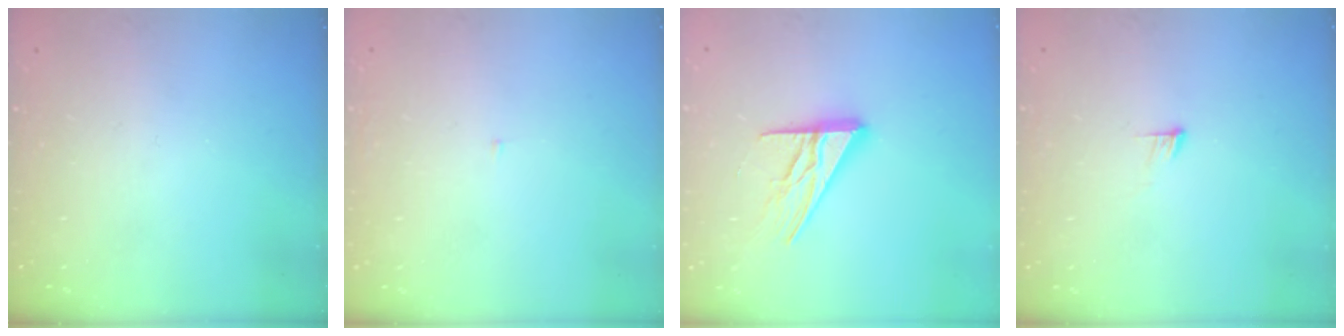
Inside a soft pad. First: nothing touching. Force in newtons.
{"total": 2.1, "press": 2.1, "slide": 0.2}
{"total": 13.9, "press": 13.8, "slide": 1.3}
{"total": 4.0, "press": 4.0, "slide": 0.3}